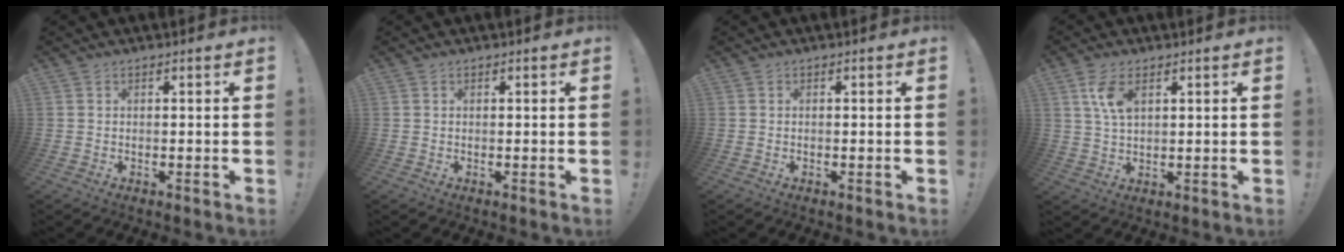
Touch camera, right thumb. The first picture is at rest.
{"total": 0.0}
{"total": 0.0}
{"total": 6.8, "force": [3.0, 3.2, 5.2], "torque": [-0.103, -0.007, 0.053]}